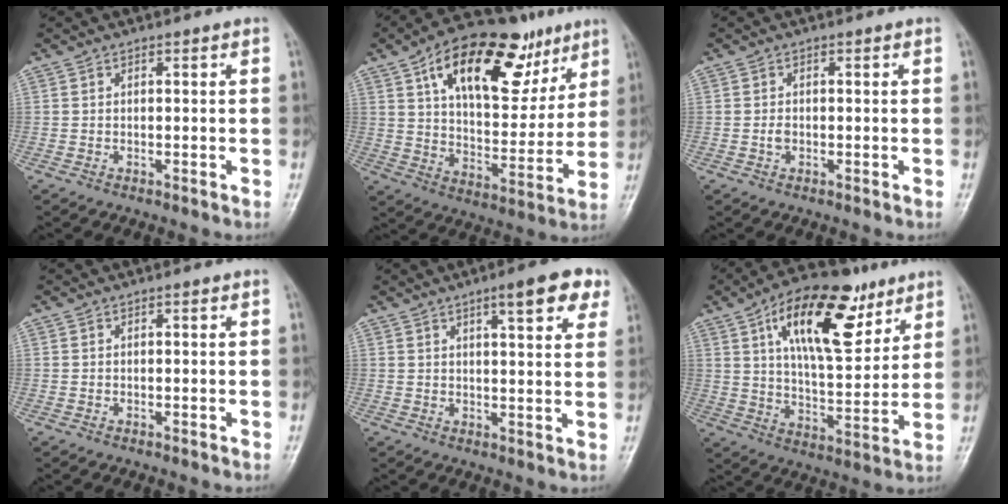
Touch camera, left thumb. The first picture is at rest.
{"total": 25.2, "force": [13.0, 12.6, 17.5], "torque": [-0.231, -0.018, 0.209]}
{"total": 1.3, "force": [-0.2, 0.9, 0.9], "torque": [-0.014, 0.002, -0.004]}
{"total": 0.0}
{"total": 9.1, "force": [5.0, 2.3, 7.2], "torque": [-0.073, -0.012, 0.061]}
{"total": 20.6, "force": [10.0, 9.3, 15.4], "torque": [-0.207, -0.032, 0.165]}